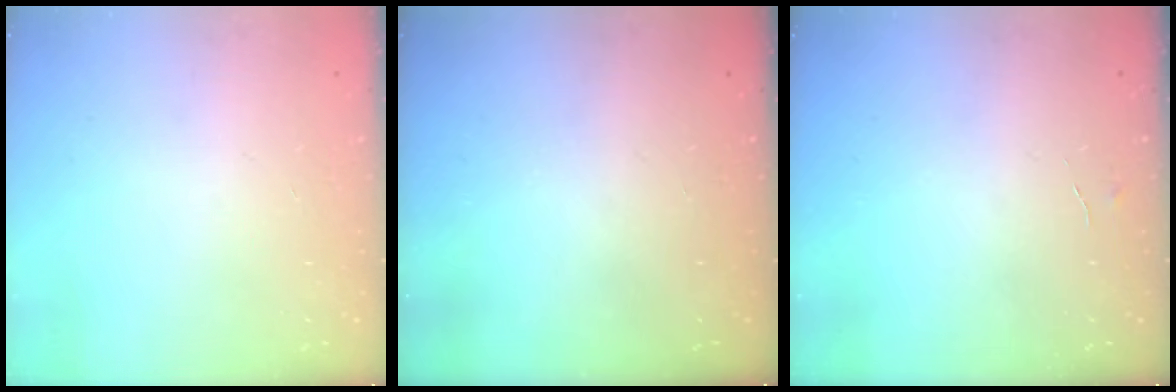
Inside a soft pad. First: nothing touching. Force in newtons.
{"total": 0.0}
{"total": 3.5, "press": 3.5, "slide": 0.4}